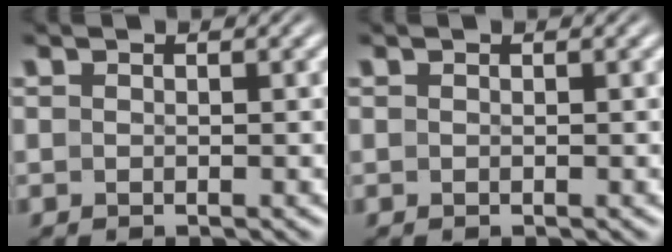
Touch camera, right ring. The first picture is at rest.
{"total": 0.0}